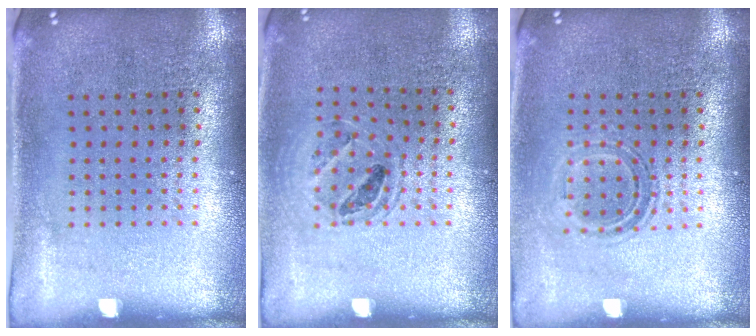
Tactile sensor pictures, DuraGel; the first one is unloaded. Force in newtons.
{"total": 1.0, "press": 1.0, "slide": 0.2}
{"total": 1.2, "press": 1.0, "slide": 0.7}